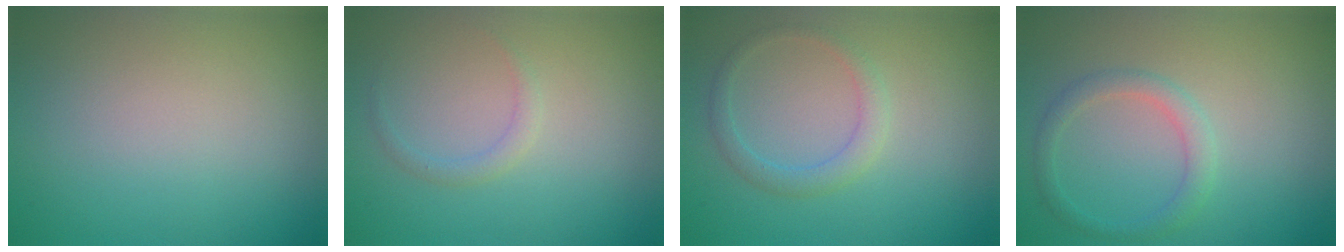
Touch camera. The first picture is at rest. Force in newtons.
{"total": 1.1, "press": 1.1, "slide": 0.0}
{"total": 1.8, "press": 1.8, "slide": 0.0}
{"total": 2.0, "press": 2.0, "slide": 0.1}